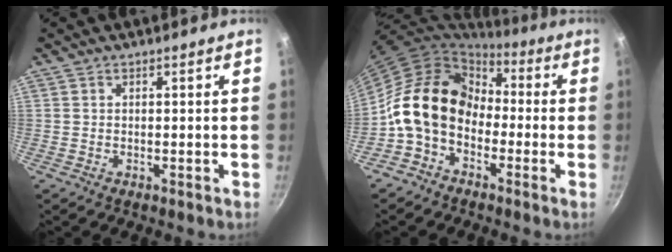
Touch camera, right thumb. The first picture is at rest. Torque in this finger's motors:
{"motor_torque": [2.04, 2.97, 1.32, -1.45, 0.20]}